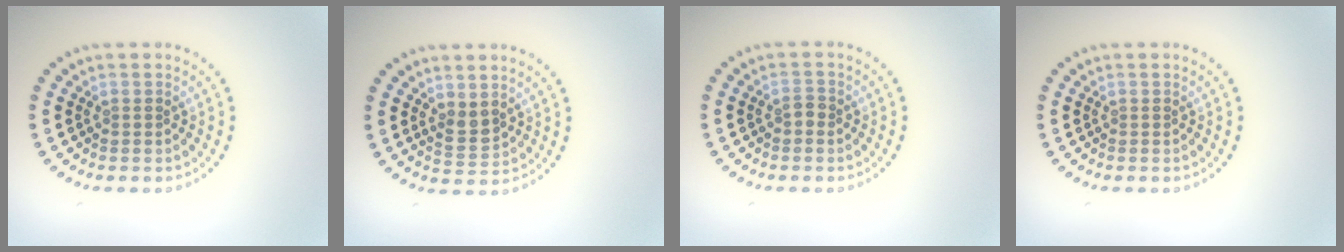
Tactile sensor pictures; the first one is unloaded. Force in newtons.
{"total": 1.7, "press": 1.6, "slide": 0.7}
{"total": 0.7, "press": 0.7, "slide": 0.1}
{"total": 0.0}